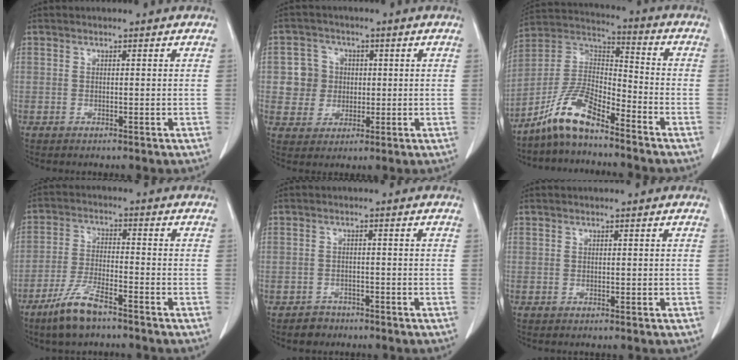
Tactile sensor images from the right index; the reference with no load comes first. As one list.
[{"total": 5.7, "force": [0.6, 5.6, 0.8], "torque": [-0.014, 0.018, 0.015]}, {"total": 10.1, "force": [-7.8, 2.2, 6.1], "torque": [-0.135, 0.016, -0.154]}, {"total": 7.7, "force": [-5.6, 1.6, 5.1], "torque": [-0.110, -0.012, -0.106]}, {"total": 2.5, "force": [-1.6, 1.9, -0.2], "torque": [0.001, 0.010, -0.028]}, {"total": 0.0}]